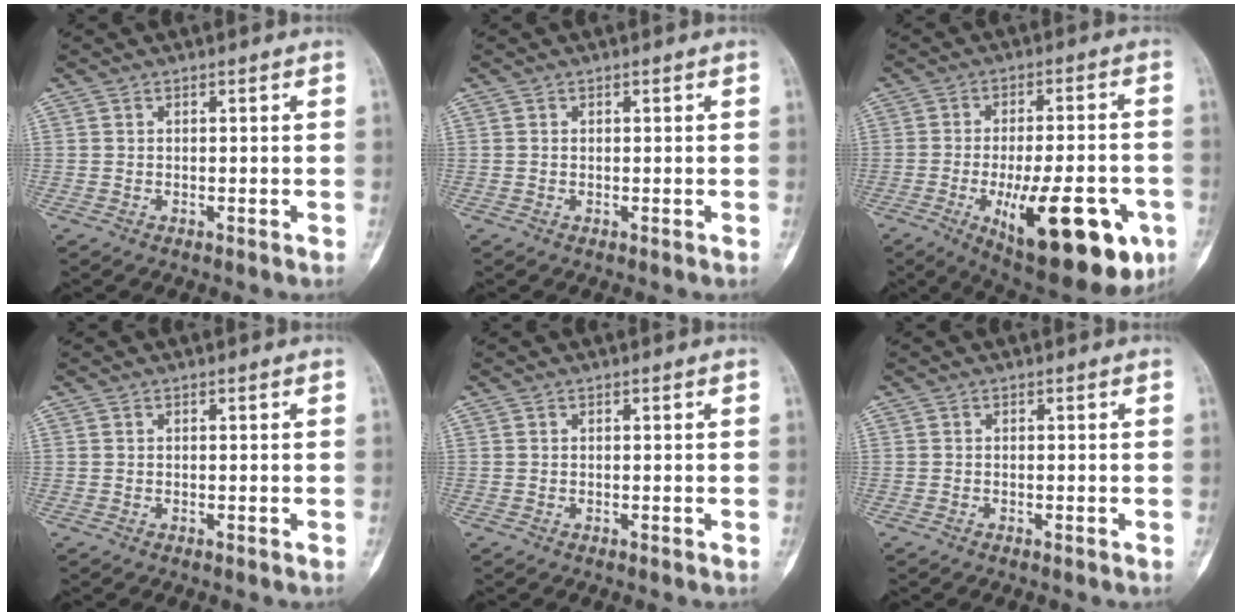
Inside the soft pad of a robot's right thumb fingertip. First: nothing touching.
{"total": 0.0}
{"total": 21.6, "force": [-8.1, 7.7, 18.5], "torque": [-0.224, 0.008, -0.100]}
{"total": 0.0}
{"total": 0.0}
{"total": 0.0}